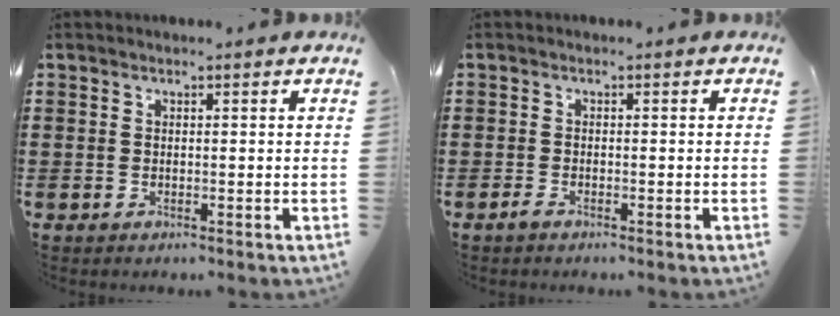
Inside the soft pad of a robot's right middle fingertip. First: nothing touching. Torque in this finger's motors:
{"motor_torque": [1.73, 0.41, 0.12, 0.04]}